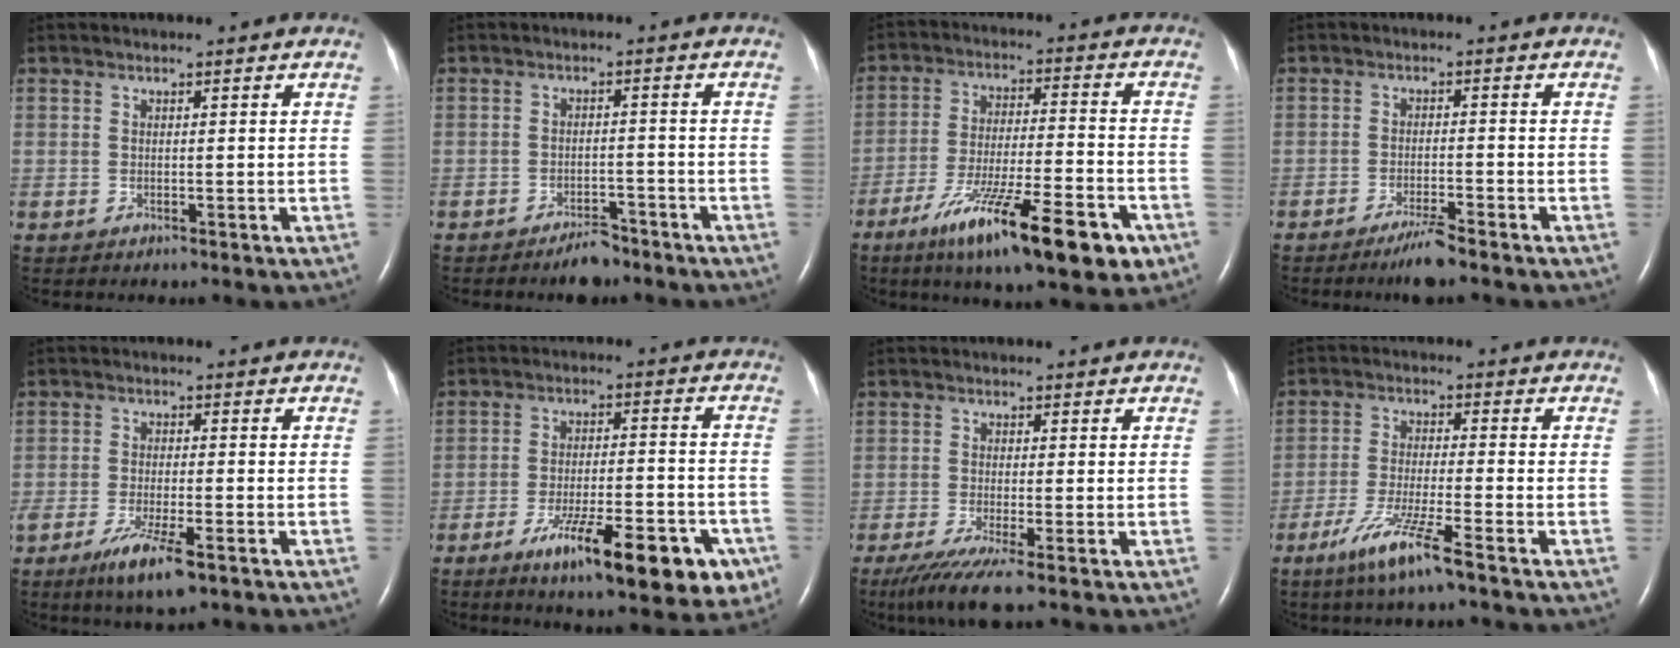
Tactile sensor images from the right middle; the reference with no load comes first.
{"total": 3.8, "force": [-3.2, 1.4, 1.5], "torque": [-0.027, 0.002, -0.047]}
{"total": 18.1, "force": [-10.4, 2.8, 14.6], "torque": [-0.214, -0.028, -0.163]}
{"total": 3.7, "force": [-3.0, -0.2, 2.2], "torque": [-0.046, -0.008, -0.056]}
{"total": 6.8, "force": [-4.0, 0.8, 5.4], "torque": [-0.107, -0.017, -0.067]}
{"total": 16.3, "force": [-8.8, 3.9, 13.1], "torque": [-0.152, -0.004, -0.122]}
{"total": 6.1, "force": [-4.1, -0.2, 4.5], "torque": [-0.078, -0.018, -0.074]}
{"total": 7.9, "force": [-5.1, -0.7, 6.0], "torque": [-0.124, -0.023, -0.098]}